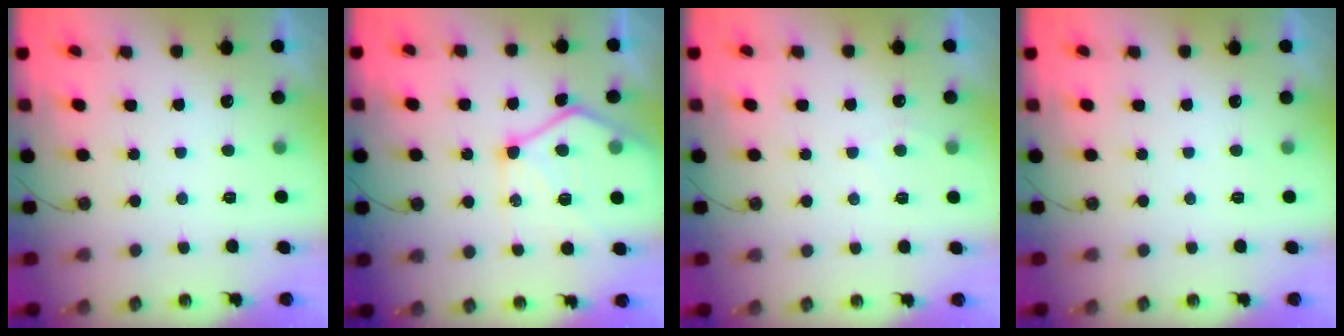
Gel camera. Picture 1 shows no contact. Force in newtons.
{"total": 16.1, "press": 16.0, "slide": 1.5}
{"total": 4.5, "press": 4.5, "slide": 0.6}
{"total": 0.0}